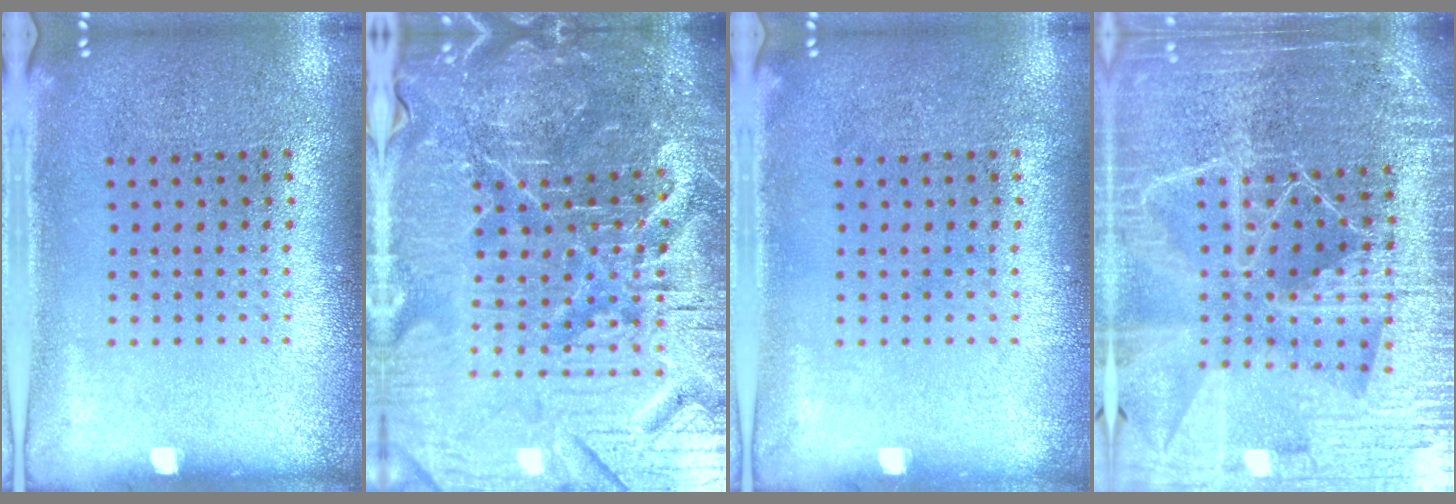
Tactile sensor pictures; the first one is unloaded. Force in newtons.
{"total": 7.2, "press": 6.4, "slide": 3.4}
{"total": 0.0}
{"total": 5.9, "press": 5.2, "slide": 2.9}